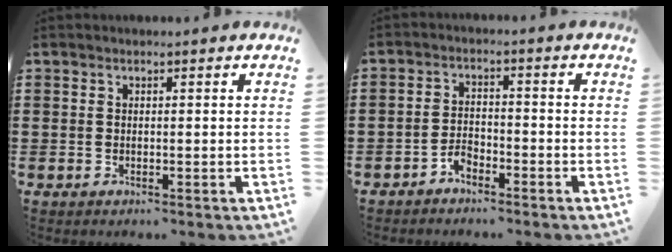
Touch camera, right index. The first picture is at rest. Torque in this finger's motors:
{"motor_torque": [1.09, 1.04, 0.02, -0.04]}